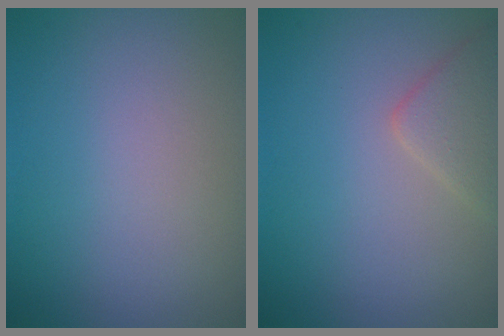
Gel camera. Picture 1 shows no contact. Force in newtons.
{"total": 2.2, "press": 2.2, "slide": 0.1}